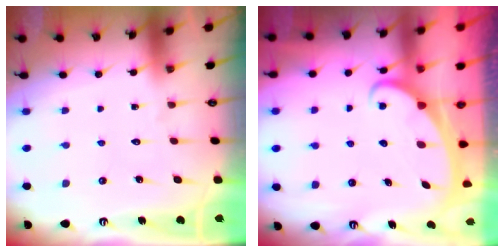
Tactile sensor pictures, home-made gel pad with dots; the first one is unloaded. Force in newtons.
{"total": 2.4, "press": 2.4, "slide": 0.3}